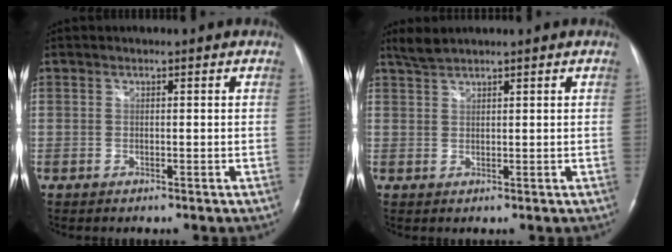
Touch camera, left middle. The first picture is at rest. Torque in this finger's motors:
{"motor_torque": [0.19, -0.06, -0.06, 0.00]}